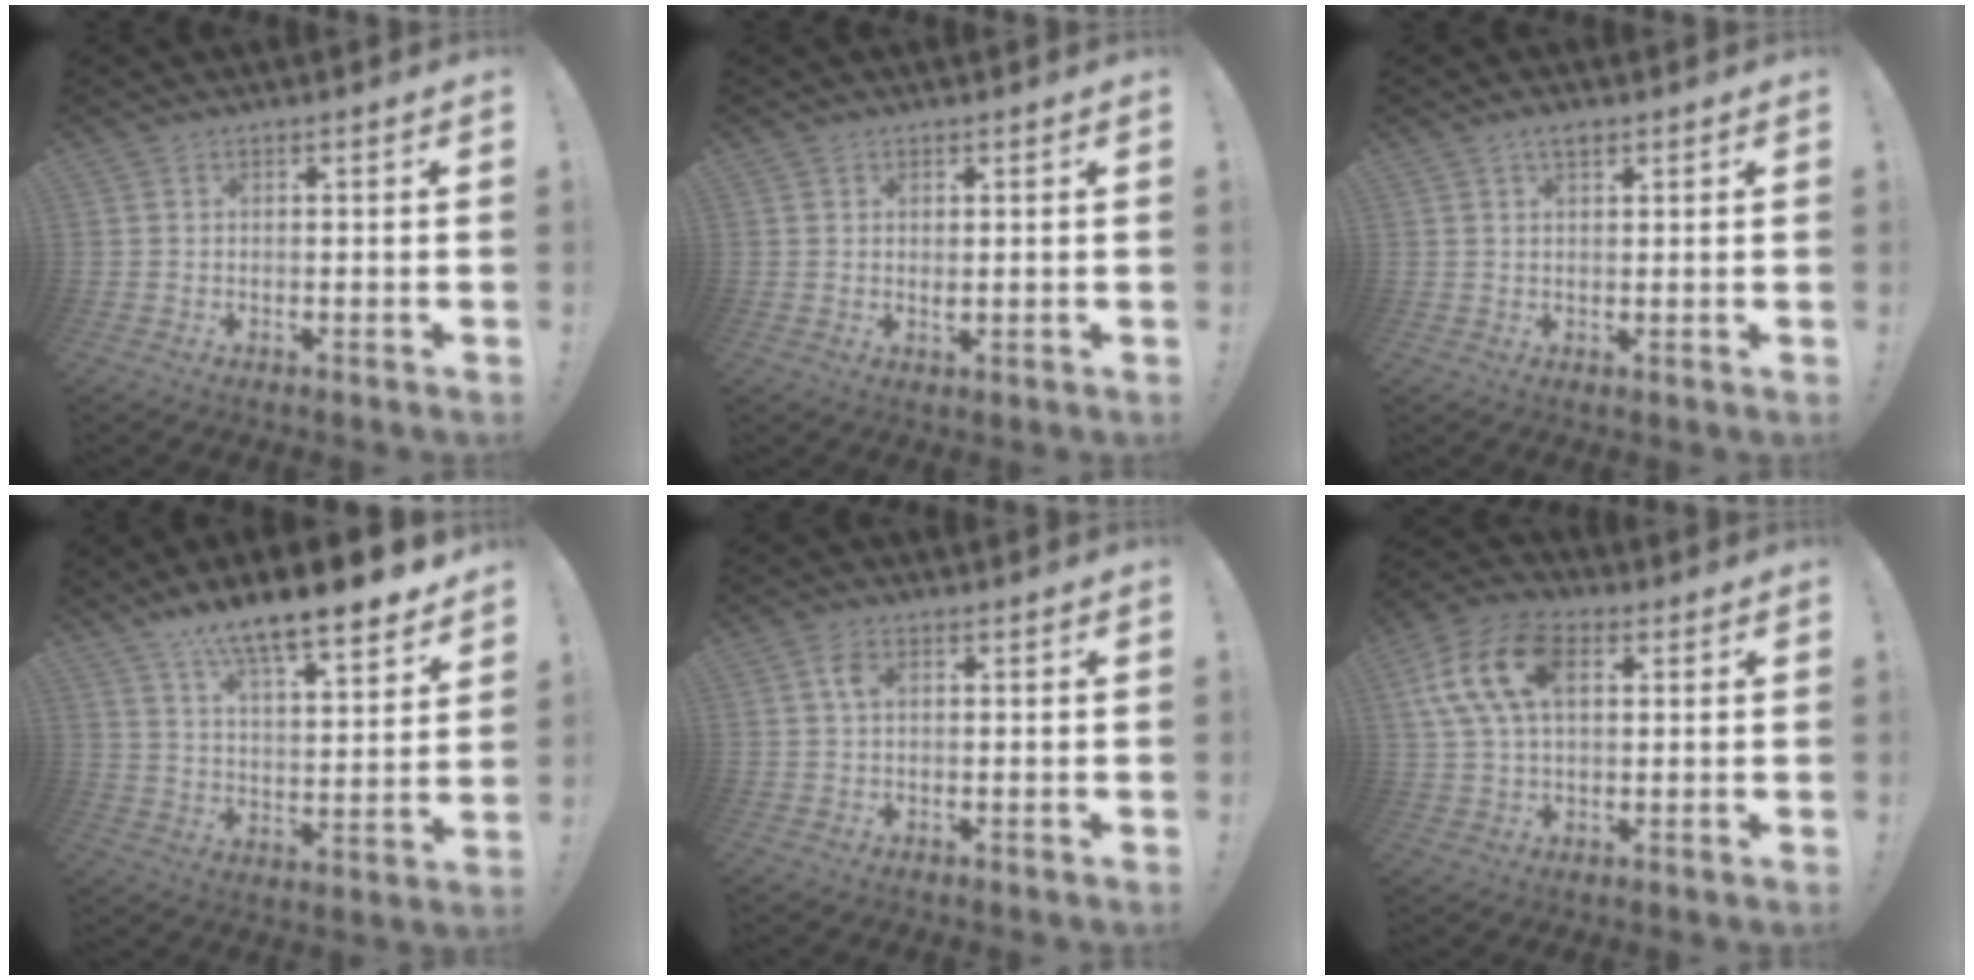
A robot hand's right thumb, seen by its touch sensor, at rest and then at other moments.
{"total": 1.3, "force": [0.9, 0.4, 0.7], "torque": [0.000, -0.009, 0.014]}
{"total": 2.8, "force": [1.9, 1.1, 1.9], "torque": [-0.031, -0.005, 0.032]}
{"total": 12.7, "force": [10.7, 2.1, 6.5], "torque": [-0.121, -0.084, 0.181]}
{"total": 3.1, "force": [0.7, 1.8, 2.4], "torque": [-0.042, 0.003, 0.010]}
{"total": 16.0, "force": [4.5, 9.9, 11.8], "torque": [-0.232, 0.005, 0.083]}